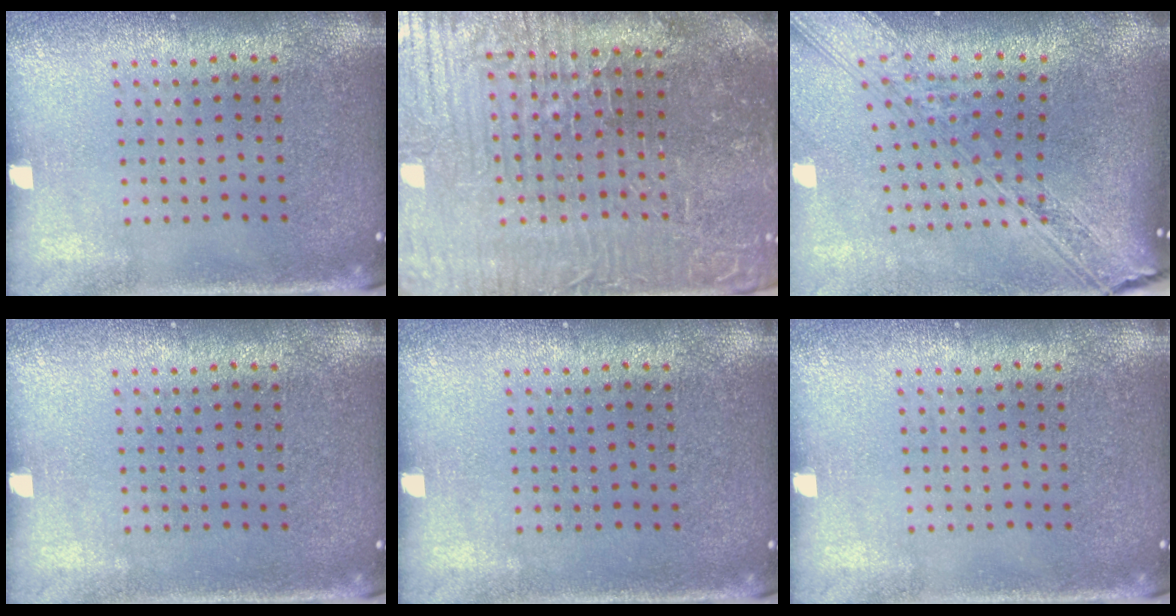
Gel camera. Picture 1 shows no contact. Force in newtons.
{"total": 4.4, "press": 4.4, "slide": 0.7}
{"total": 3.8, "press": 2.8, "slide": 2.6}
{"total": 0.0}
{"total": 0.0}
{"total": 0.0}